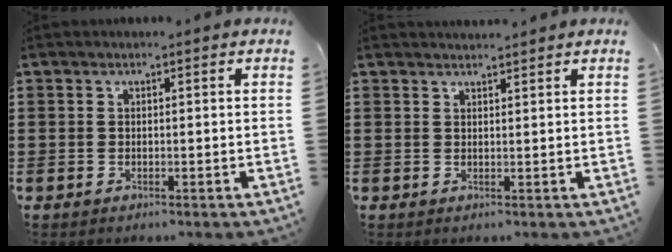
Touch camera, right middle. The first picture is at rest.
{"total": 1.4, "force": [1.4, 0.1, 0.1], "torque": [-0.004, 0.001, 0.026]}